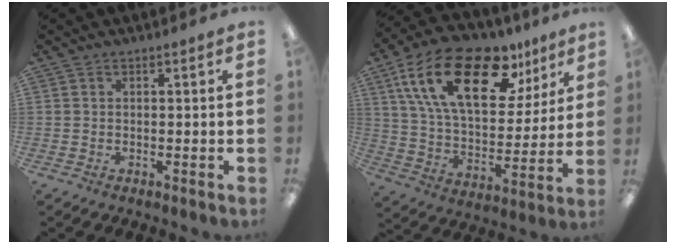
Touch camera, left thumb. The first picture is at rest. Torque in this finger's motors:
{"motor_torque": [0.83, 0.89, 1.66, -1.10, 0.53]}